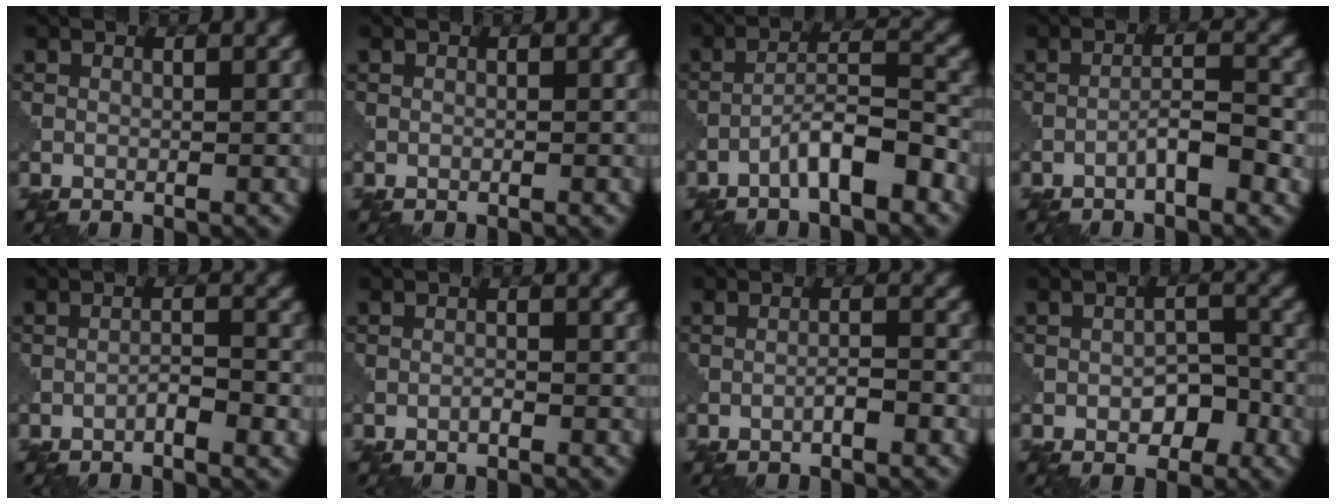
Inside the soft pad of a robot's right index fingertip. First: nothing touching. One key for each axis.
{"total": 0.0}
{"total": 4.8, "fx": -3.0, "fy": 0.9, "fz": 3.7, "tx": -0.063, "ty": 0.016, "tz": -0.059}
{"total": 2.8, "fx": -1.5, "fy": 0.5, "fz": 2.3, "tx": -0.037, "ty": 0.011, "tz": -0.029}
{"total": 2.0, "fx": -1.0, "fy": 0.4, "fz": 1.7, "tx": -0.028, "ty": 0.005, "tz": -0.019}
{"total": 0.6, "fx": -0.4, "fy": 0.1, "fz": 0.5, "tx": -0.011, "ty": 0.001, "tz": -0.009}
{"total": 1.6, "fx": -0.8, "fy": 0.1, "fz": 1.4, "tx": -0.023, "ty": 0.007, "tz": -0.018}
{"total": 3.3, "fx": -1.2, "fy": 2.0, "fz": 2.4, "tx": -0.033, "ty": 0.003, "tz": -0.017}